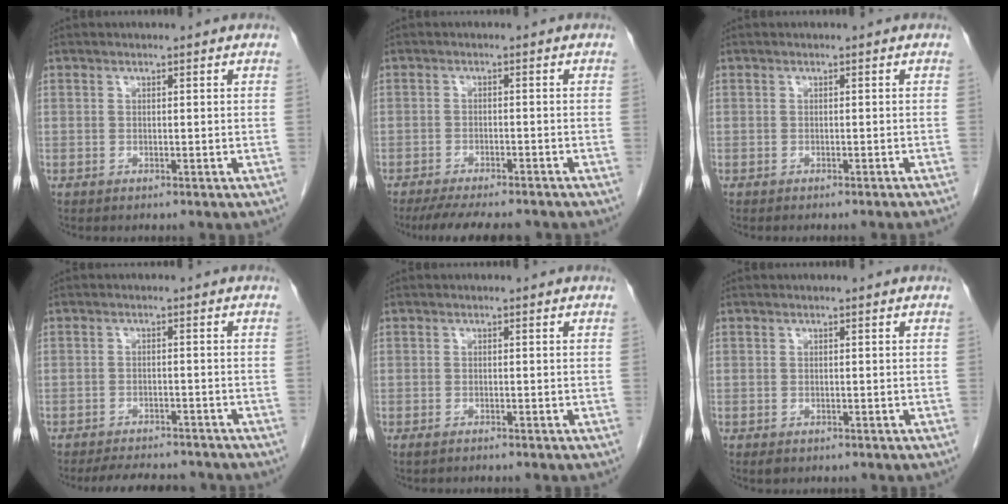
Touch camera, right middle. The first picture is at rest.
{"total": 10.3, "force": [-9.0, 2.0, 4.6], "torque": [-0.069, -0.012, -0.127]}
{"total": 2.8, "force": [-2.5, -0.5, 1.2], "torque": [-0.012, 0.005, -0.030]}
{"total": 8.8, "force": [-8.0, 2.1, 2.8], "torque": [-0.043, -0.003, -0.106]}
{"total": 1.0, "force": [-0.9, 0.1, 0.5], "torque": [-0.012, -0.002, -0.011]}
{"total": 0.8, "force": [-0.5, 0.5, 0.4], "torque": [-0.008, 0.000, -0.003]}